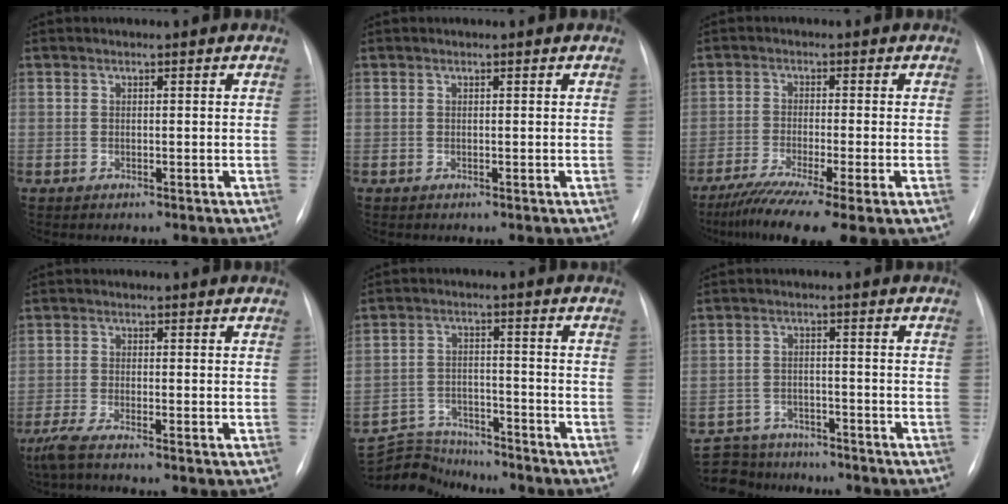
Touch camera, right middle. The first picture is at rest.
{"total": 0.0}
{"total": 13.4, "force": [-9.0, 1.4, 9.8], "torque": [-0.151, -0.032, -0.144]}
{"total": 3.5, "force": [-2.8, -0.4, 2.0], "torque": [-0.045, -0.008, -0.058]}
{"total": 8.6, "force": [-8.4, 1.8, -0.2], "torque": [0.000, 0.017, -0.146]}
{"total": 9.4, "force": [-8.7, 3.6, 1.2], "torque": [-0.025, 0.011, -0.133]}